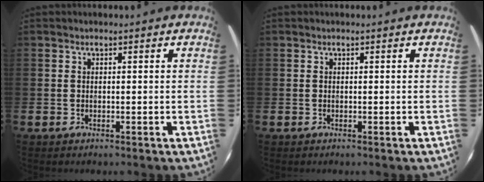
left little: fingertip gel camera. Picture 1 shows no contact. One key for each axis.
{"total": 0.0}